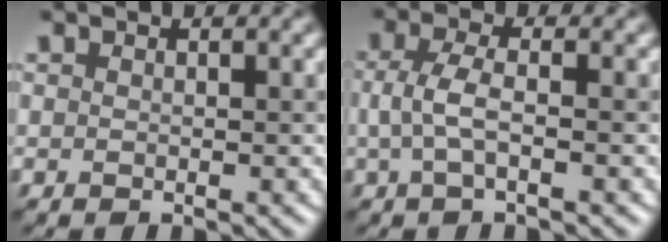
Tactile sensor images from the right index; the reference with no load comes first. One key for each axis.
{"total": 2.6, "fx": -0.3, "fy": 0.7, "fz": 2.5, "tx": -0.055, "ty": 0.003, "tz": -0.006}